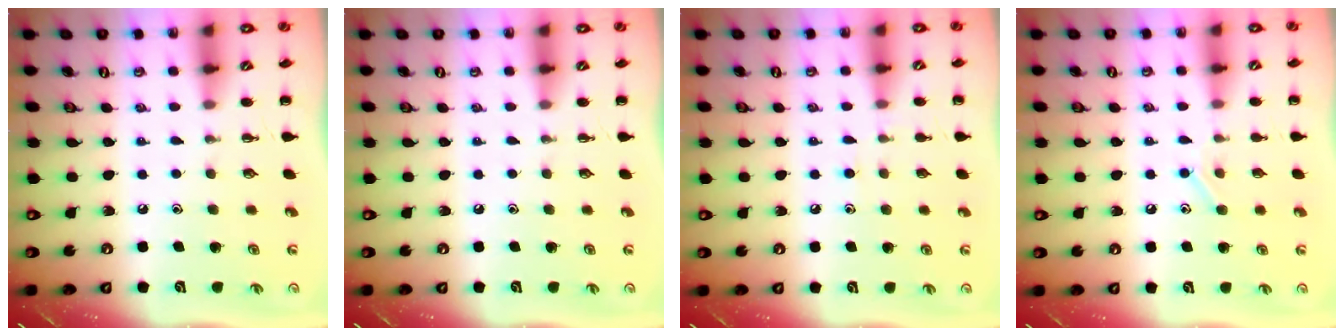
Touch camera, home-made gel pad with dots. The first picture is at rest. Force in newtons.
{"total": 0.0}
{"total": 6.6, "press": 6.2, "slide": 2.2}
{"total": 8.6, "press": 8.4, "slide": 1.5}